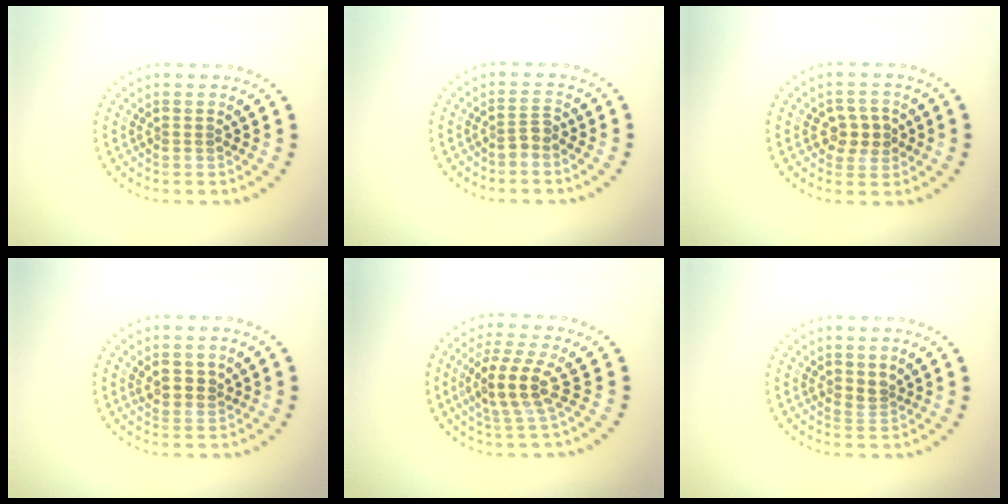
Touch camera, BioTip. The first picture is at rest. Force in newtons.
{"total": 1.3, "press": 1.0, "slide": 0.8}
{"total": 2.6, "press": 2.5, "slide": 0.5}
{"total": 2.2, "press": 2.0, "slide": 0.9}
{"total": 3.9, "press": 3.4, "slide": 1.8}
{"total": 1.3, "press": 1.0, "slide": 0.8}